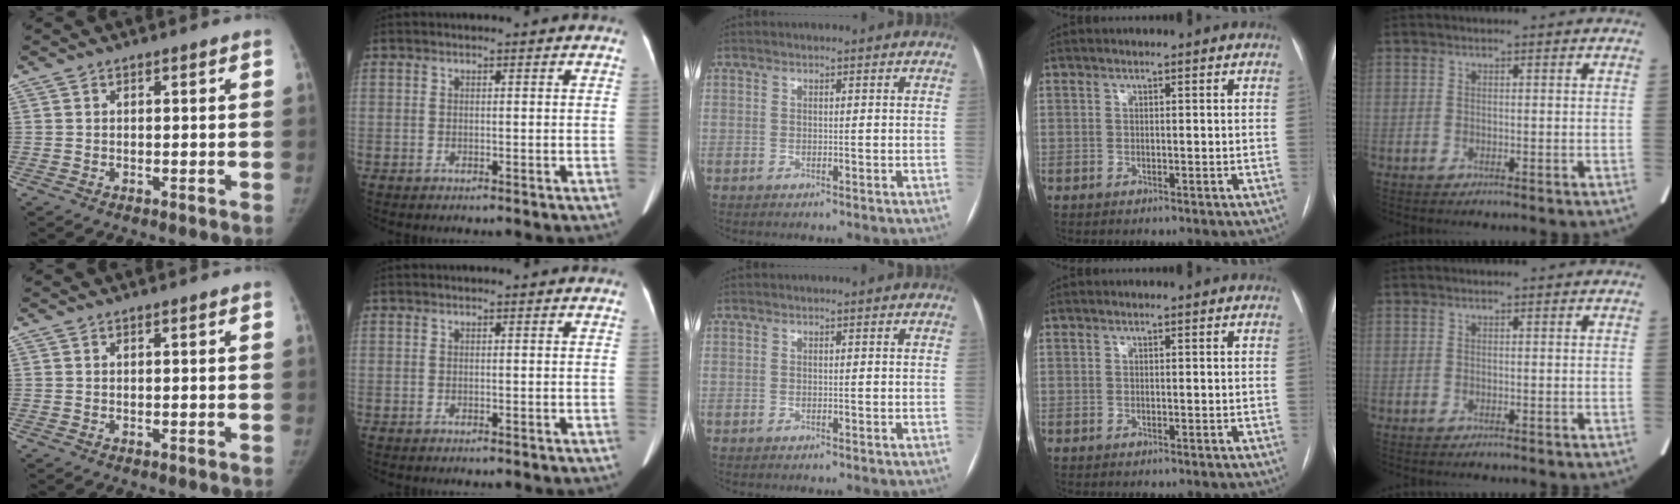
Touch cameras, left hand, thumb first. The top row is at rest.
{}